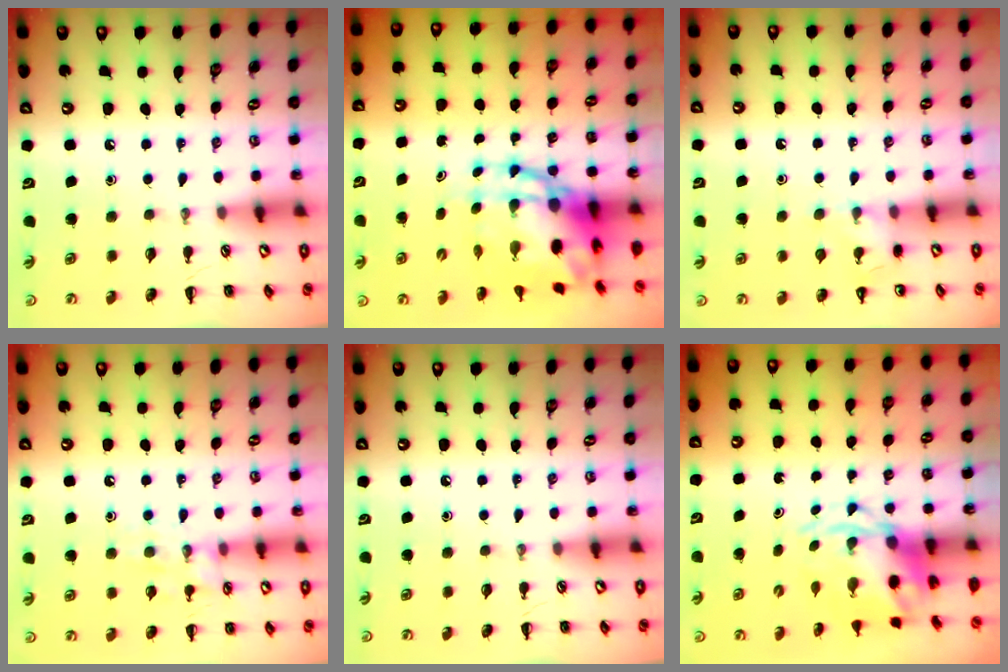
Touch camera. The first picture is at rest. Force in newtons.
{"total": 11.0, "press": 10.7, "slide": 2.8}
{"total": 6.4, "press": 6.2, "slide": 1.4}
{"total": 9.5, "press": 9.5, "slide": 0.6}
{"total": 0.0}
{"total": 5.8, "press": 5.7, "slide": 1.0}